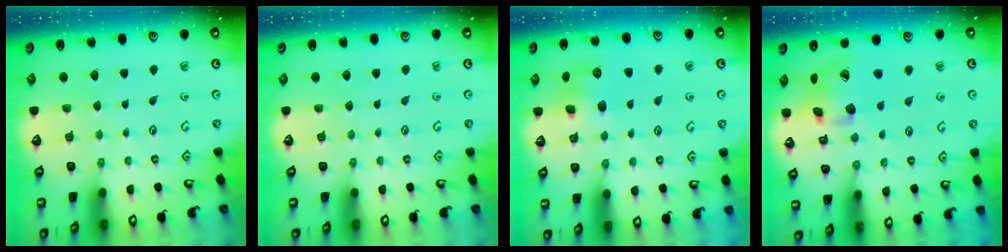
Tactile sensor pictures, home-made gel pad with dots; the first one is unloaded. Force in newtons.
{"total": 0.0}
{"total": 8.9, "press": 8.8, "slide": 0.7}
{"total": 14.2, "press": 14.1, "slide": 1.1}